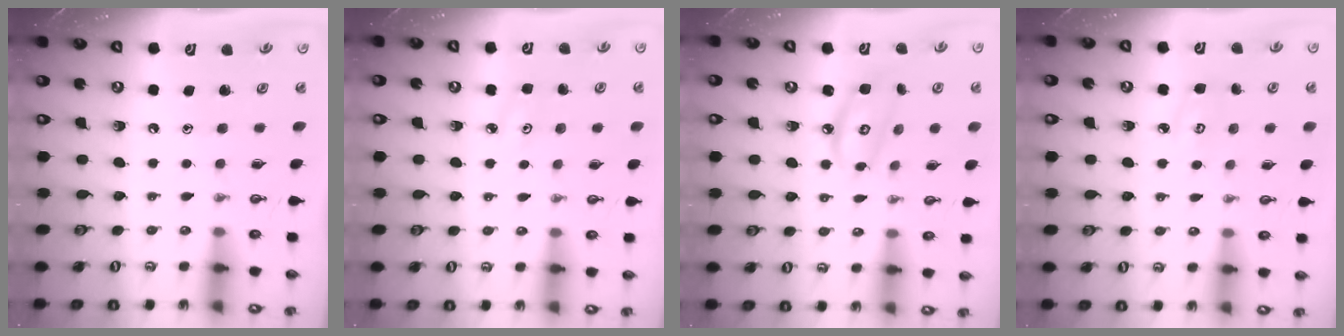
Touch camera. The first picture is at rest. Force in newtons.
{"total": 3.7, "press": 3.7, "slide": 0.3}
{"total": 7.0, "press": 6.9, "slide": 0.5}
{"total": 4.6, "press": 4.6, "slide": 0.5}